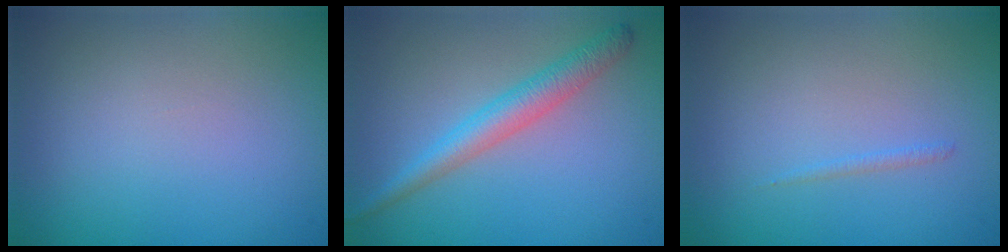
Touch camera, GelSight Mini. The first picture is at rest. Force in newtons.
{"total": 3.0, "press": 3.0, "slide": 0.1}
{"total": 0.5, "press": 0.5, "slide": 0.1}